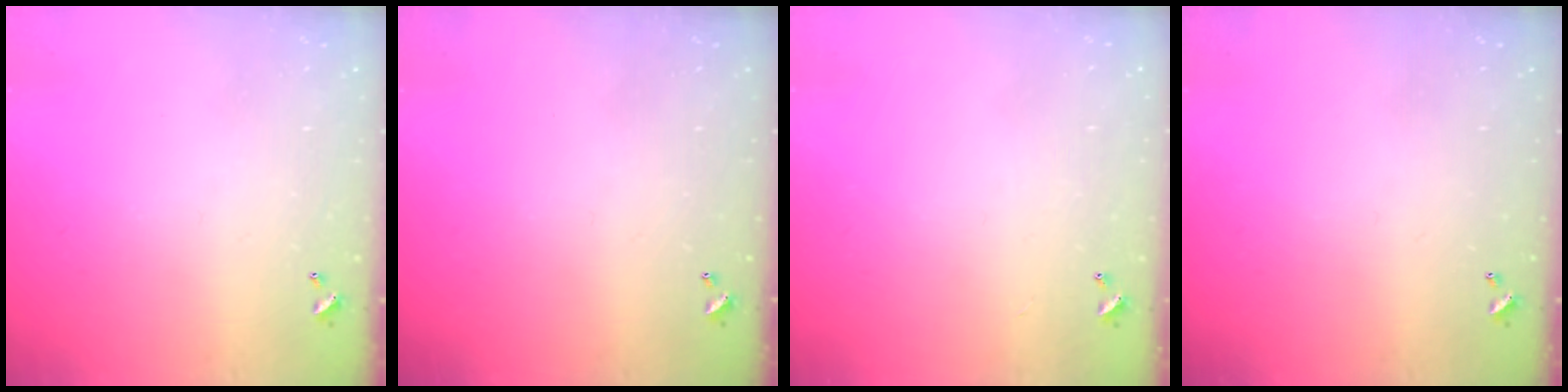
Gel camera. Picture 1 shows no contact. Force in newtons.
{"total": 0.0}
{"total": 2.6, "press": 2.6, "slide": 0.3}
{"total": 0.0}